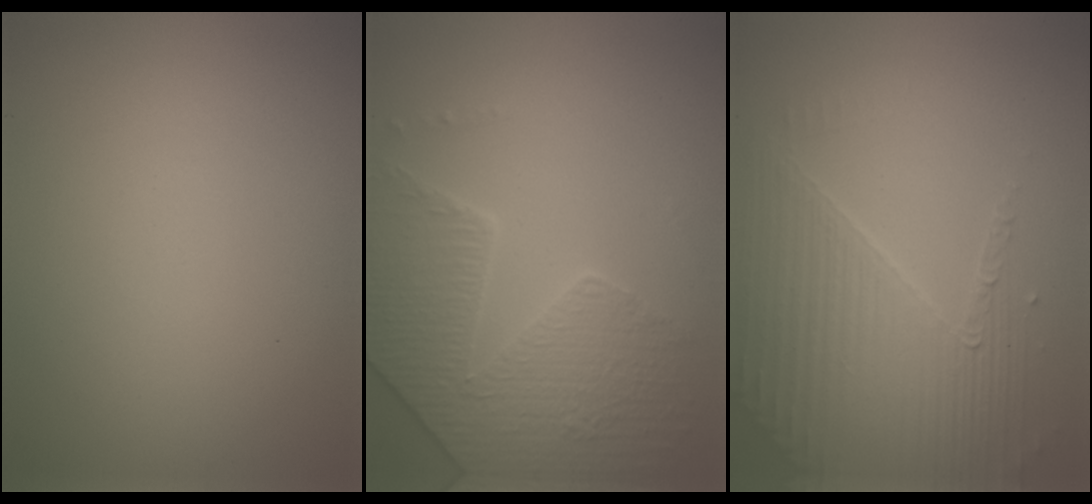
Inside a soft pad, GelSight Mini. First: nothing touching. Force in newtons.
{"total": 4.6, "press": 4.4, "slide": 1.2}
{"total": 4.0, "press": 3.8, "slide": 1.2}